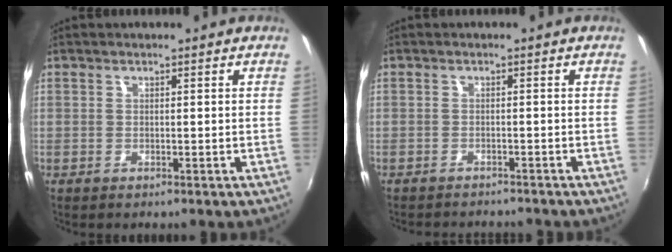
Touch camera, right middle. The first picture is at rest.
{"total": 5.8, "force": [-5.5, 1.2, 1.7], "torque": [-0.046, -0.015, -0.080]}